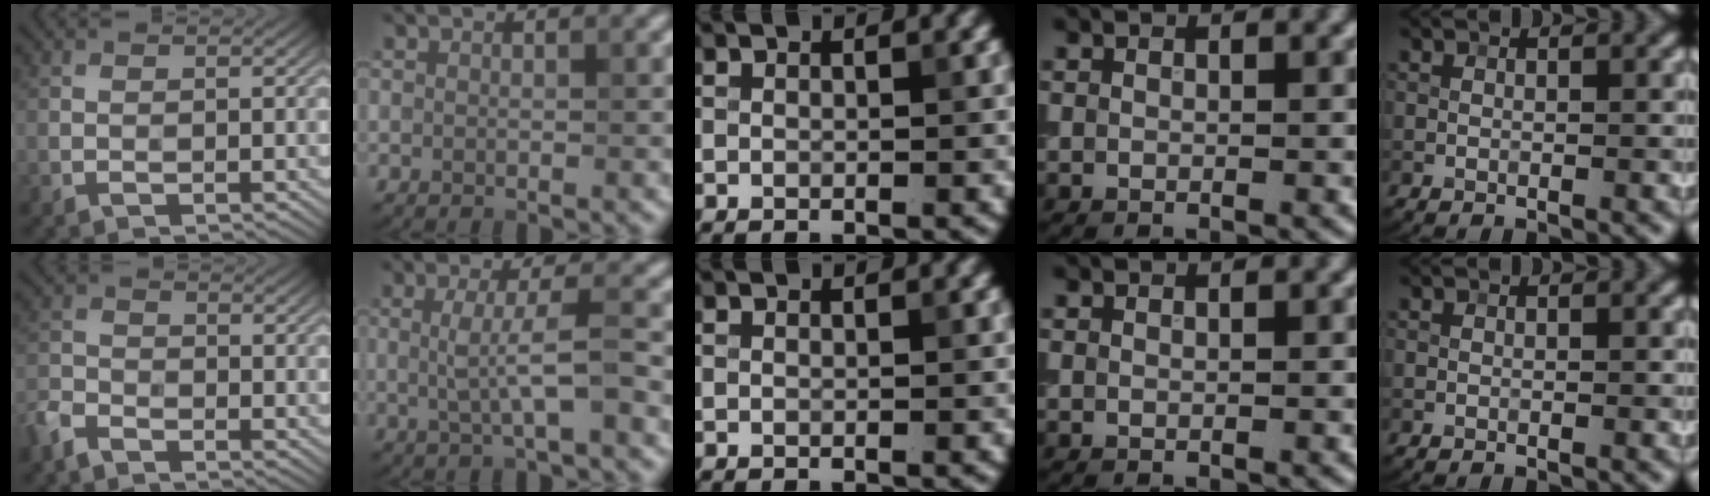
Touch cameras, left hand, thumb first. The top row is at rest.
{"thumb": {"total": 3.9, "force": [-3.1, 1.8, 1.5], "torque": [-0.044, -0.012, -0.070]}, "index": {"total": 3.5, "force": [-0.1, 0.6, 3.5], "torque": [-0.068, -0.002, -0.001]}}